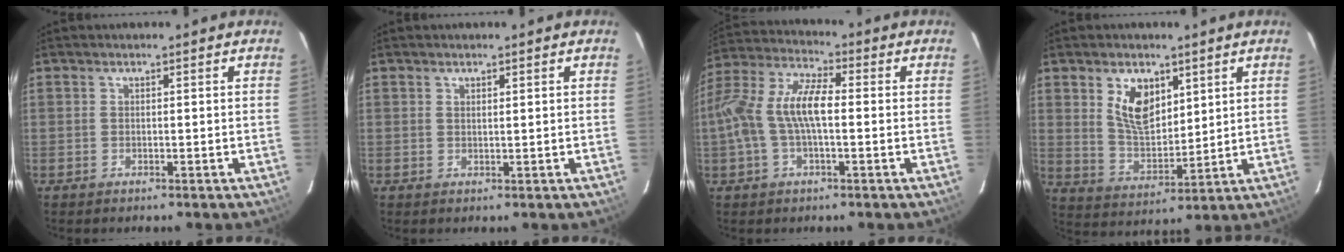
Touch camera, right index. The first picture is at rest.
{"total": 0.7, "force": [0.6, 0.2, 0.4], "torque": [-0.008, 0.001, 0.011]}
{"total": 12.4, "force": [-0.9, 4.7, 11.4], "torque": [-0.240, 0.017, -0.021]}
{"total": 9.2, "force": [4.2, 5.2, 6.2], "torque": [-0.112, 0.006, 0.091]}